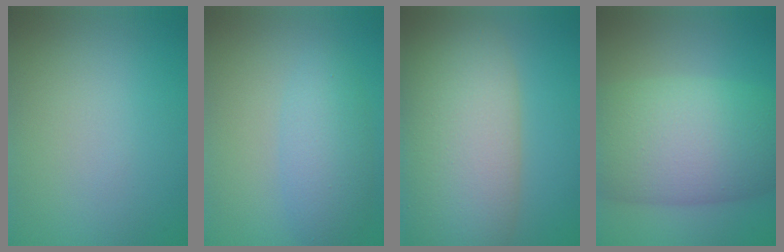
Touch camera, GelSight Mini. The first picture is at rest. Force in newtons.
{"total": 3.7, "press": 3.7, "slide": 0.2}
{"total": 12.3, "press": 12.2, "slide": 0.8}
{"total": 11.2, "press": 11.2, "slide": 0.4}